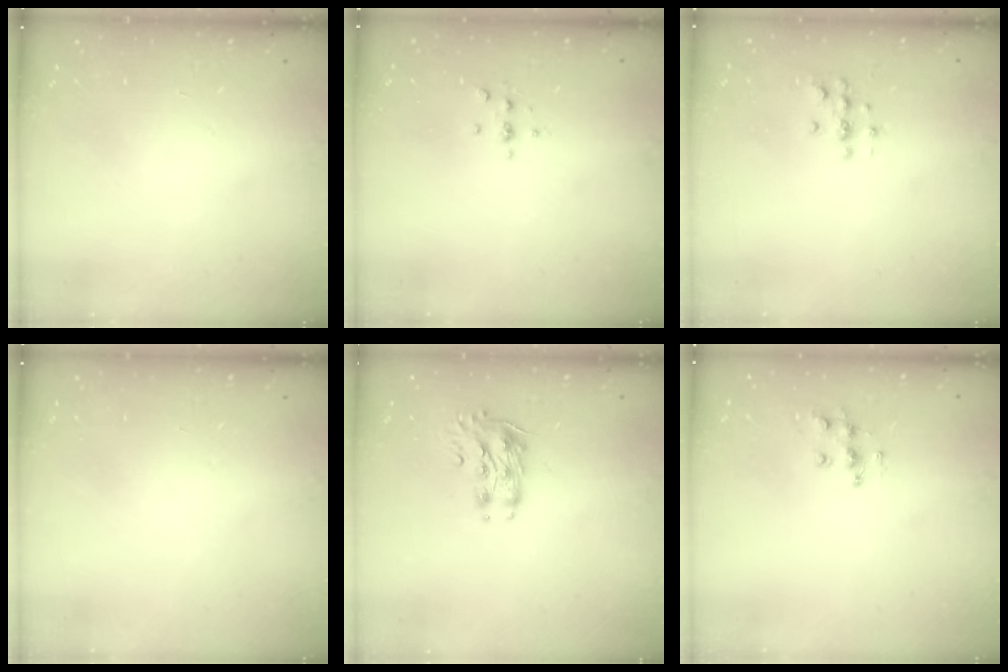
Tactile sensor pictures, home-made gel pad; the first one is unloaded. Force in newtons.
{"total": 2.4, "press": 2.4, "slide": 0.3}
{"total": 2.0, "press": 2.0, "slide": 0.2}
{"total": 0.0}
{"total": 9.4, "press": 9.4, "slide": 0.9}
{"total": 7.3, "press": 7.3, "slide": 0.1}